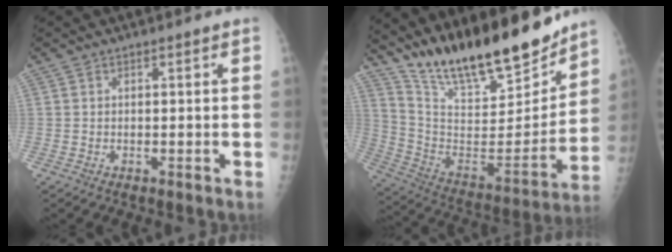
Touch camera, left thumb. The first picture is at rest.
{"total": 24.6, "force": [20.4, 6.4, 12.3], "torque": [-0.166, -0.106, 0.346]}